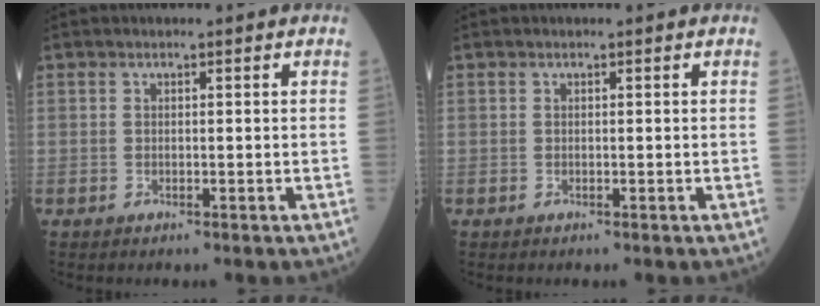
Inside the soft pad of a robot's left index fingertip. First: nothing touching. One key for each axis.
{"total": 0.0}